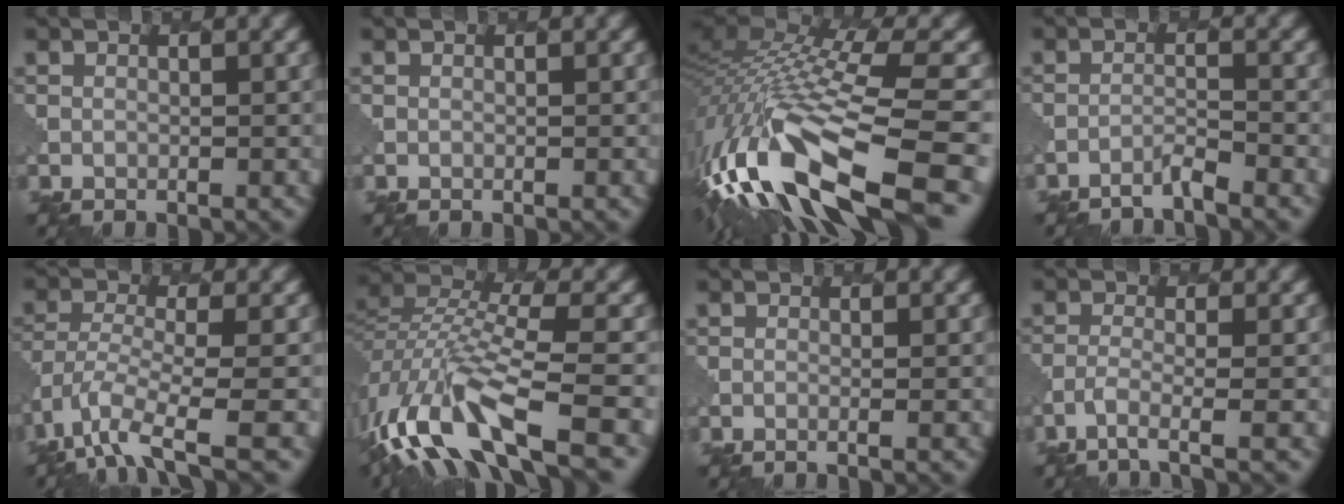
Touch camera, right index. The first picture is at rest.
{"total": 0.0}
{"total": 15.9, "force": [-5.7, 4.8, 14.0], "torque": [-0.290, 0.011, -0.092]}
{"total": 1.5, "force": [-1.5, -0.2, 0.2], "torque": [-0.003, 0.007, -0.041]}
{"total": 6.2, "force": [-3.5, 1.9, 4.8], "torque": [-0.101, -0.008, -0.074]}
{"total": 12.6, "force": [-6.9, 4.5, 9.6], "torque": [-0.214, 0.004, -0.126]}
{"total": 1.2, "force": [-0.1, 0.6, 1.0], "torque": [0.001, 0.002, -0.015]}
{"total": 2.6, "force": [-1.7, 0.3, 2.0], "torque": [-0.035, 0.002, -0.054]}